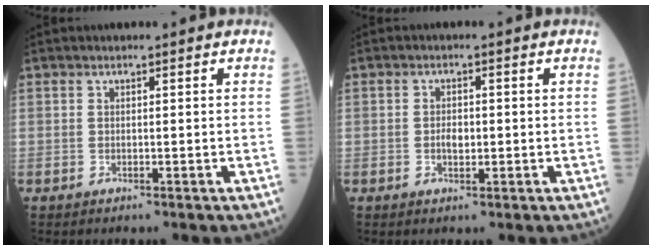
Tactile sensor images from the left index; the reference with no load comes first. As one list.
[{"total": 2.0, "force": [-0.2, 1.1, 1.7], "torque": [-0.032, 0.002, -0.003]}]